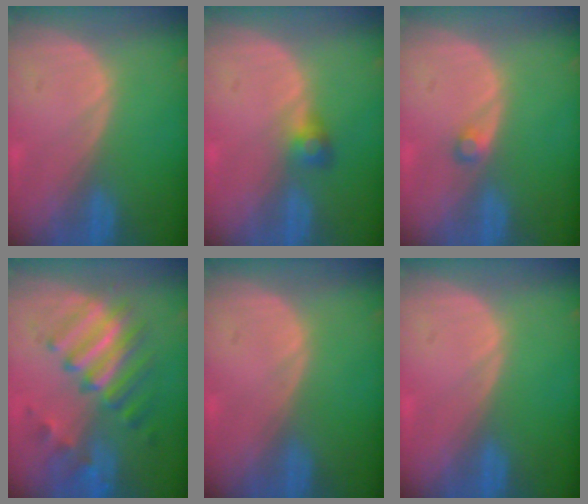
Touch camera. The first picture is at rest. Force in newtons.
{"total": 2.6, "press": 2.5, "slide": 0.7}
{"total": 1.3, "press": 1.2, "slide": 0.3}
{"total": 9.4, "press": 8.5, "slide": 4.1}
{"total": 0.0}
{"total": 0.0}